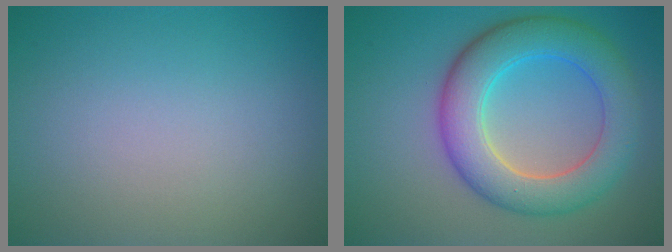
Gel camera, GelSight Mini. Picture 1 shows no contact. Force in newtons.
{"total": 7.5, "press": 7.4, "slide": 0.5}